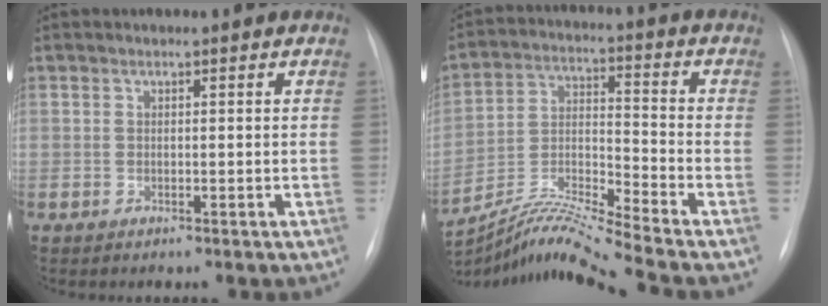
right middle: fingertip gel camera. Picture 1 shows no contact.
{"total": 12.1, "force": [-11.1, -2.8, 3.9], "torque": [-0.082, 0.000, -0.207]}